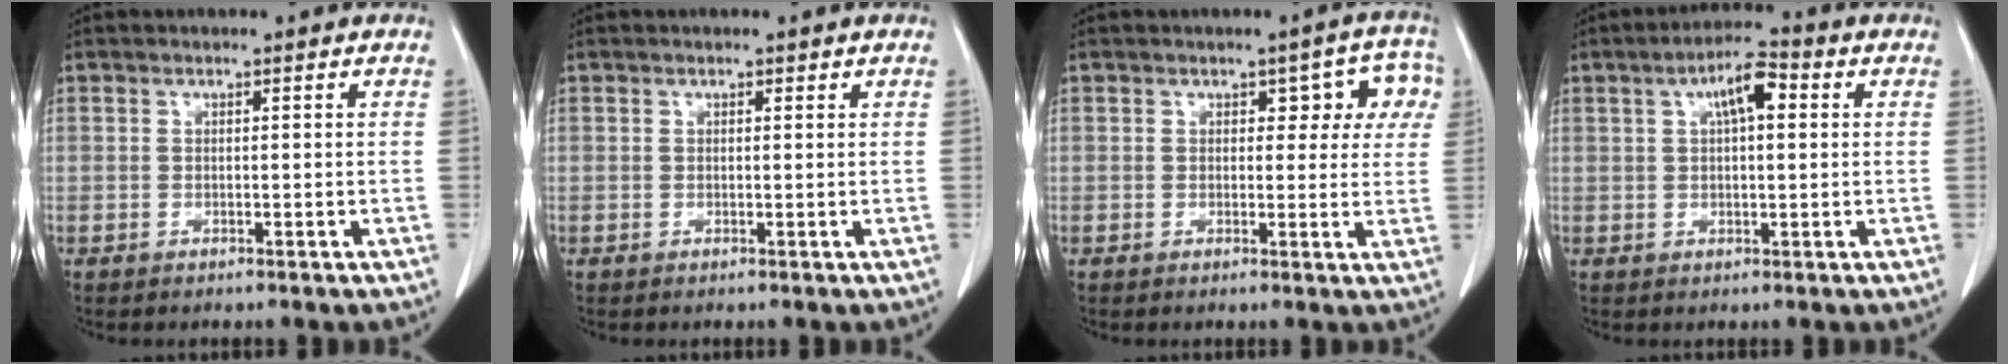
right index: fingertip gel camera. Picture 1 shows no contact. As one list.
[{"total": 0.0}, {"total": 6.4, "force": [2.2, 3.4, 5.0], "torque": [-0.034, 0.020, 0.021]}, {"total": 6.0, "force": [1.8, 1.7, 5.5], "torque": [-0.095, 0.019, 0.028]}]